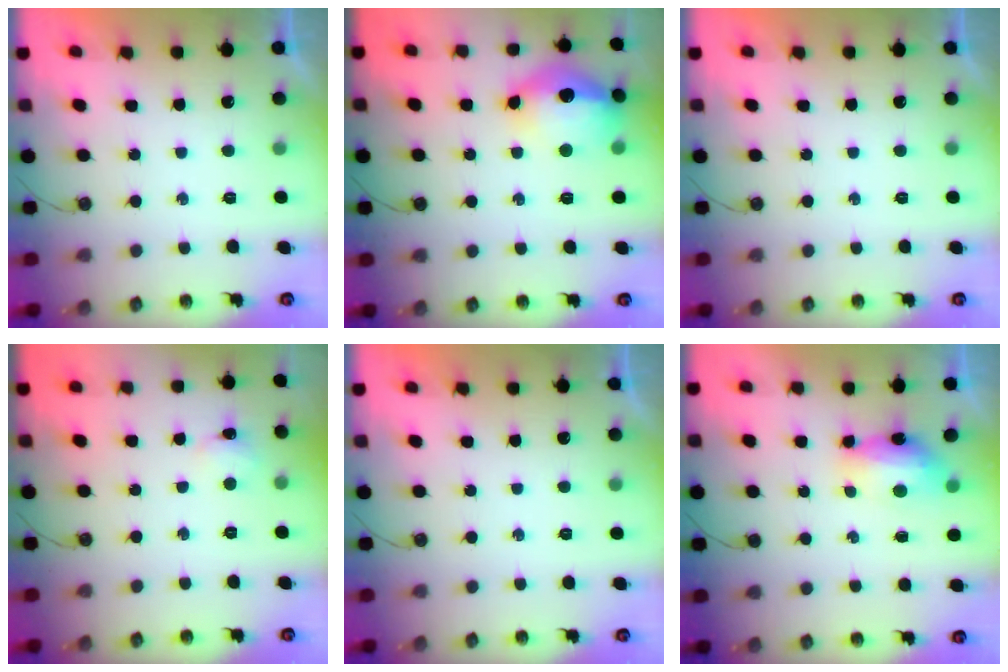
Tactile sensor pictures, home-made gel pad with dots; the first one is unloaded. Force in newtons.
{"total": 16.2, "press": 16.1, "slide": 1.5}
{"total": 0.0}
{"total": 1.7, "press": 1.6, "slide": 0.4}
{"total": 0.0}
{"total": 16.4, "press": 10.2, "slide": 12.8}